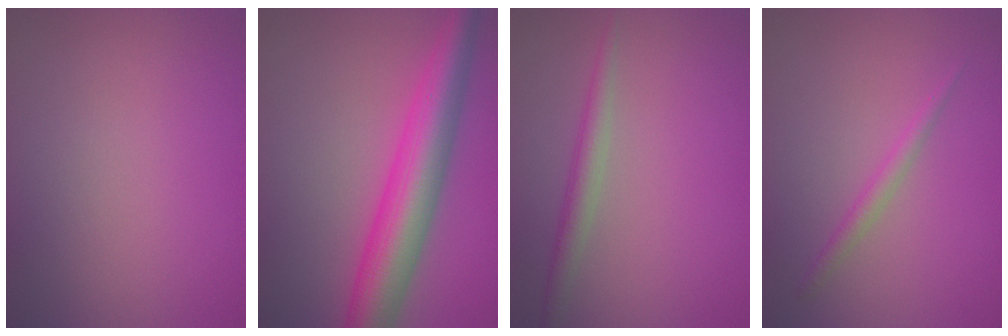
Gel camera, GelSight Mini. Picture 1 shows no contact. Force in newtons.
{"total": 7.6, "press": 7.6, "slide": 0.1}
{"total": 2.1, "press": 2.1, "slide": 0.0}
{"total": 1.4, "press": 1.4, "slide": 0.1}